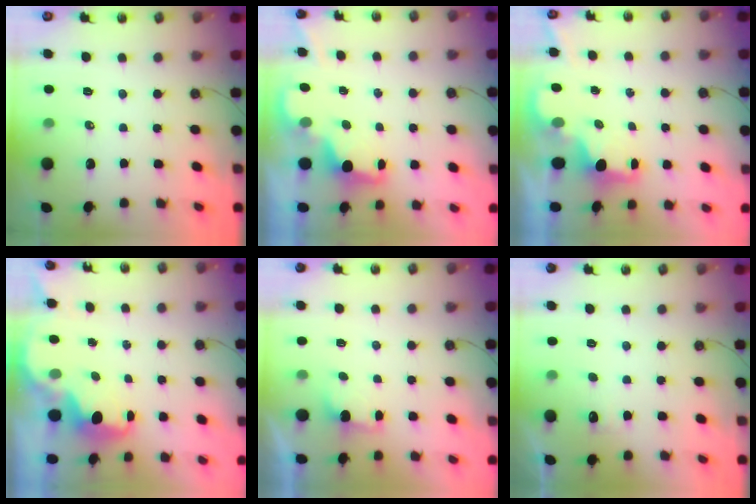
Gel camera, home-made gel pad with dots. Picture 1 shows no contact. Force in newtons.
{"total": 2.9, "press": 2.9, "slide": 0.6}
{"total": 1.7, "press": 1.6, "slide": 0.7}
{"total": 2.1, "press": 2.1, "slide": 0.4}
{"total": 2.3, "press": 2.1, "slide": 1.0}
{"total": 2.1, "press": 1.9, "slide": 0.9}